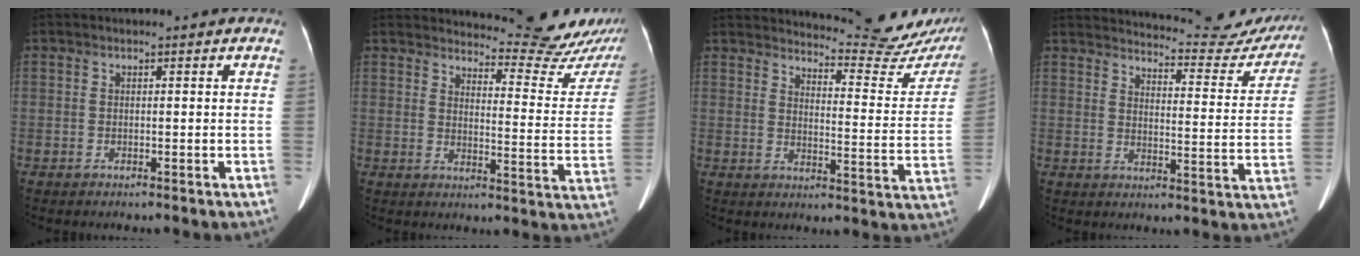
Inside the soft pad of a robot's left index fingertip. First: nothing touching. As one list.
[{"total": 15.0, "force": [14.8, 0.9, 2.6], "torque": [-0.014, -0.089, 0.162]}, {"total": 18.5, "force": [18.0, 1.7, 4.1], "torque": [-0.043, -0.093, 0.198]}, {"total": 21.3, "force": [20.3, 3.5, 5.2], "torque": [-0.058, -0.064, 0.232]}]